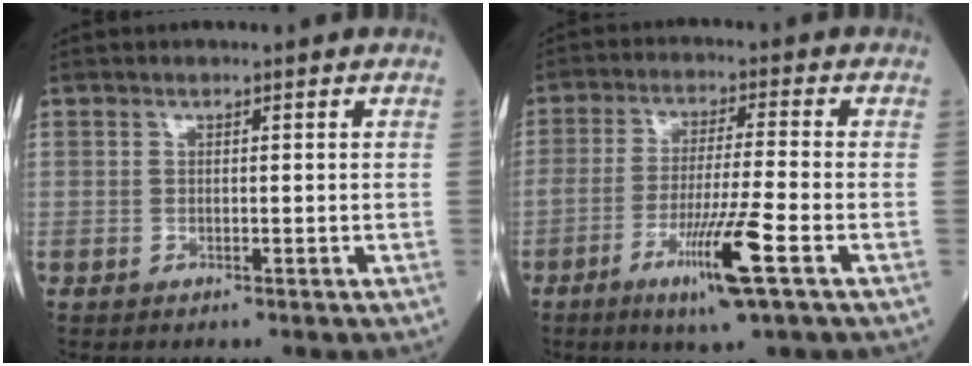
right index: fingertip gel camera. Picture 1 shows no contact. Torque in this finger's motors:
{"motor_torque": [1.51, -0.43, 0.76, 0.21]}